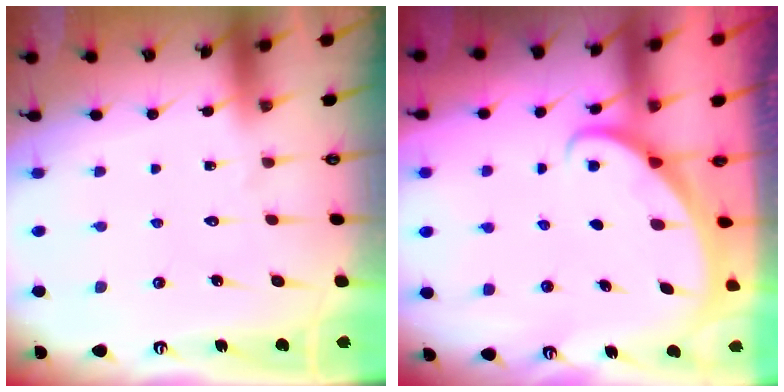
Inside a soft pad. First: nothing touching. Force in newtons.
{"total": 1.3, "press": 1.3, "slide": 0.0}